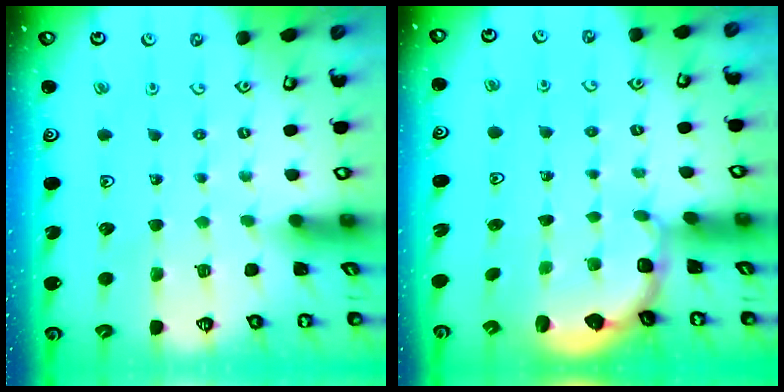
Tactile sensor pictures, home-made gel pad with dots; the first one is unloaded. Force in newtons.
{"total": 2.6, "press": 2.1, "slide": 1.5}